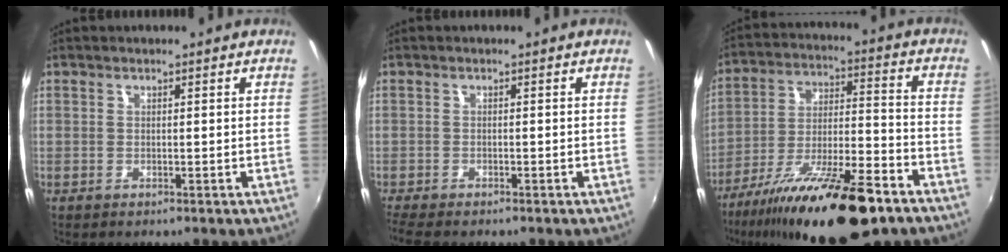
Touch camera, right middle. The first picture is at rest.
{"total": 4.1, "force": [-3.5, 0.4, 2.0], "torque": [-0.048, -0.027, -0.064]}
{"total": 23.6, "force": [-16.0, 5.7, 16.5], "torque": [-0.291, -0.040, -0.256]}